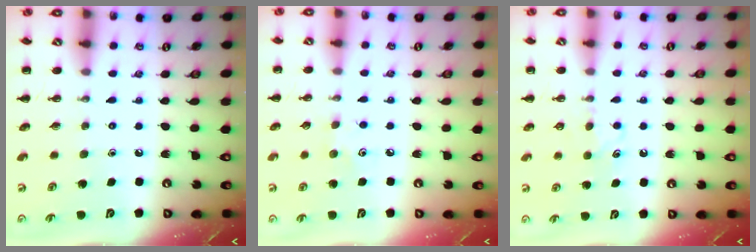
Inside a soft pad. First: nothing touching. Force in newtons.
{"total": 4.7, "press": 4.5, "slide": 1.2}
{"total": 5.1, "press": 4.8, "slide": 1.5}